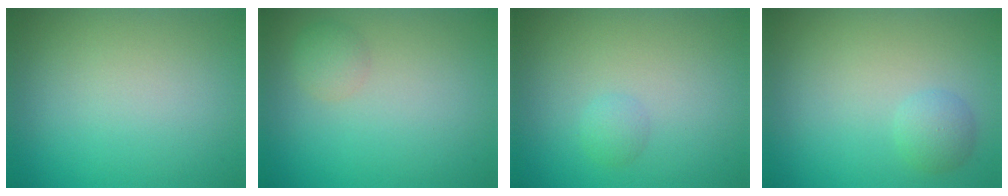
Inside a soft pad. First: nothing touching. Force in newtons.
{"total": 1.4, "press": 1.4, "slide": 0.0}
{"total": 0.9, "press": 0.8, "slide": 0.1}
{"total": 1.6, "press": 1.6, "slide": 0.1}